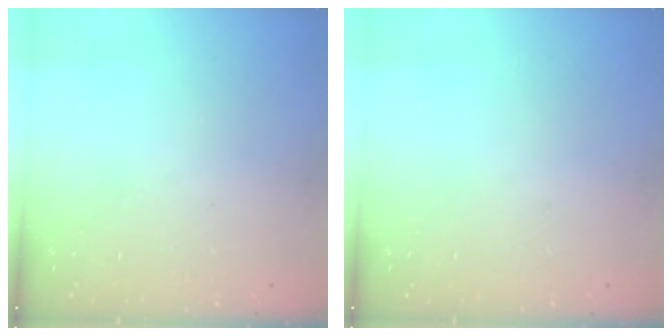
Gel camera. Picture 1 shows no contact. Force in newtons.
{"total": 0.0}